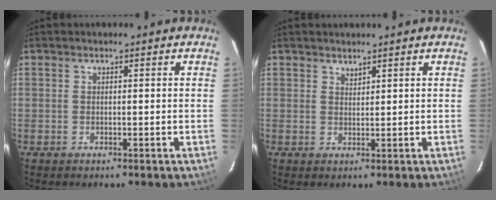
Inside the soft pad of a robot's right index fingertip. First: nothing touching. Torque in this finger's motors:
{"motor_torque": [-0.19, -0.06, -0.02, 0.00]}